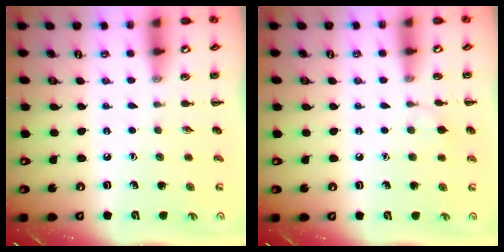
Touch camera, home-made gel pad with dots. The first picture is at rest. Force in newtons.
{"total": 5.5, "press": 5.2, "slide": 1.7}